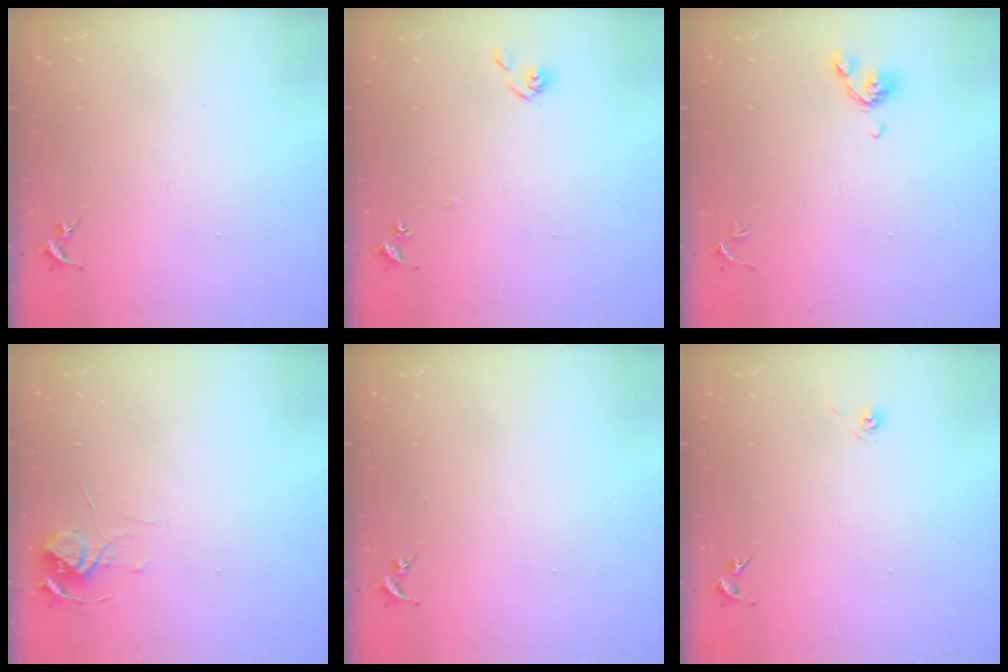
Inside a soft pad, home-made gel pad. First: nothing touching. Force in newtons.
{"total": 6.0, "press": 6.0, "slide": 0.6}
{"total": 6.9, "press": 6.8, "slide": 1.5}
{"total": 6.1, "press": 6.1, "slide": 0.4}
{"total": 0.0}
{"total": 3.1, "press": 2.6, "slide": 1.8}